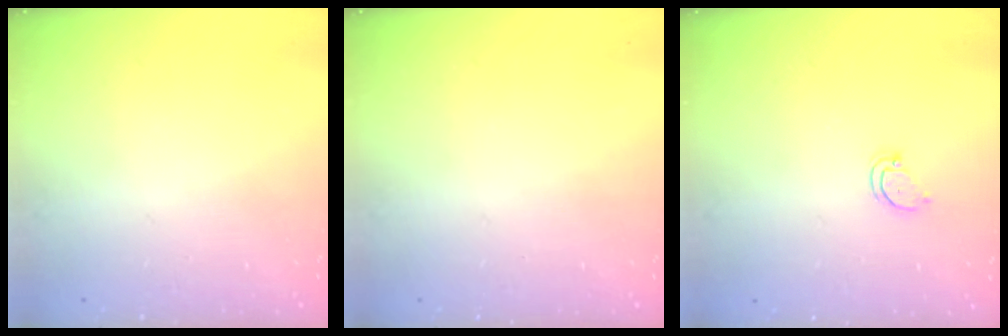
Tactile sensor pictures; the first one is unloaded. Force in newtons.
{"total": 0.0}
{"total": 2.8, "press": 2.8, "slide": 0.2}